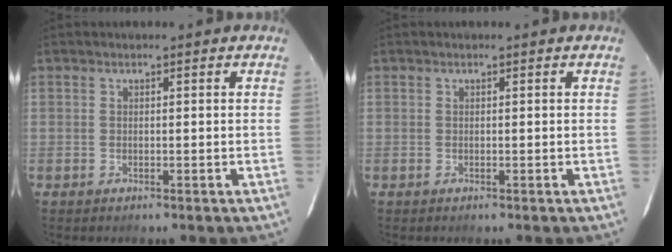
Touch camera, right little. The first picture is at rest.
{"total": 0.0}